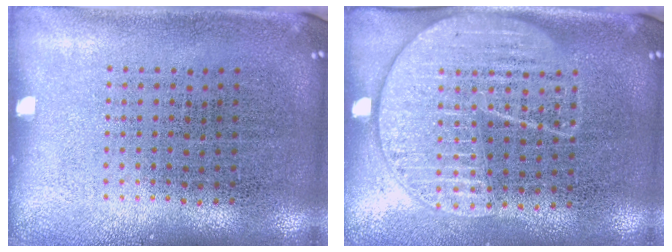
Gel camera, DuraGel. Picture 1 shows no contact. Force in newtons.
{"total": 1.8, "press": 1.6, "slide": 0.9}